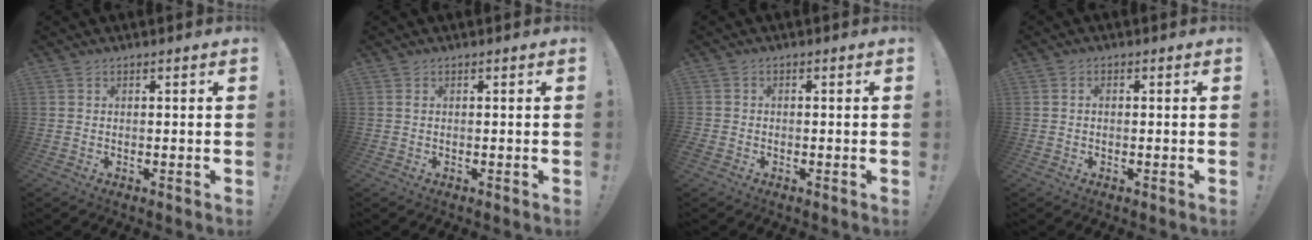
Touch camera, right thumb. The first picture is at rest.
{"total": 0.8, "force": [0.2, 0.3, 0.8], "torque": [-0.017, 0.004, 0.002]}
{"total": 1.4, "force": [-0.9, 1.0, 0.3], "torque": [-0.009, 0.005, -0.015]}
{"total": 1.1, "force": [-0.1, 0.8, 0.8], "torque": [-0.019, 0.004, -0.002]}